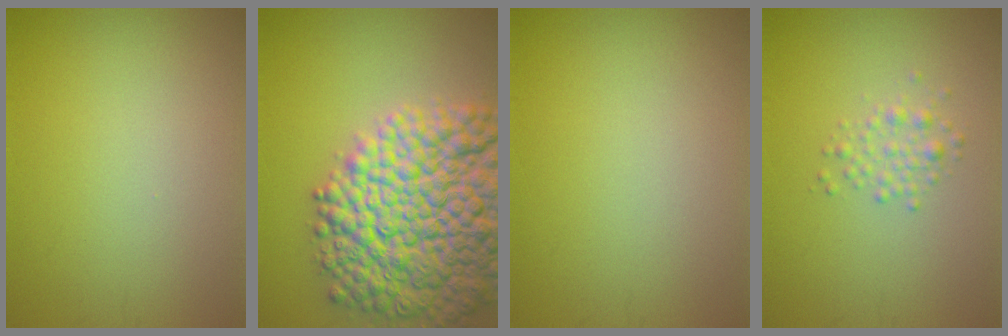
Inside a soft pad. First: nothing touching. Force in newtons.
{"total": 15.3, "press": 15.3, "slide": 0.5}
{"total": 0.0}
{"total": 1.6, "press": 1.6, "slide": 0.0}